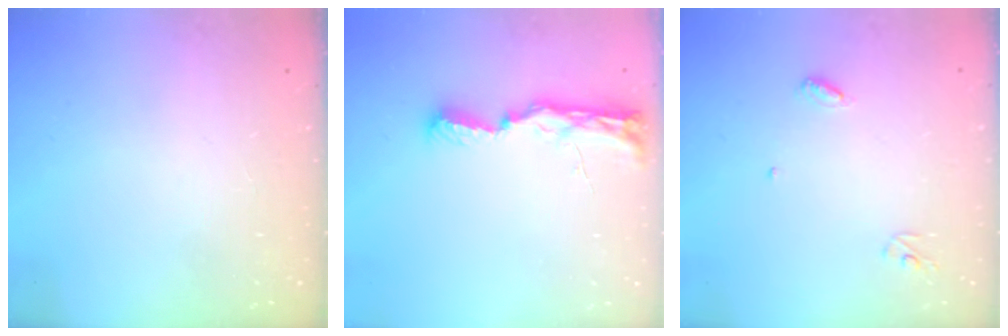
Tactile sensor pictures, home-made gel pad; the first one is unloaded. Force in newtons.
{"total": 9.6, "press": 9.3, "slide": 2.4}
{"total": 3.9, "press": 3.9, "slide": 0.3}